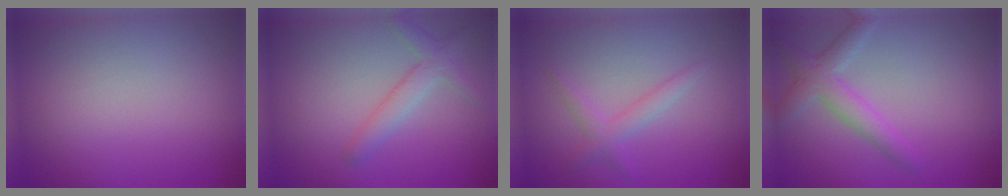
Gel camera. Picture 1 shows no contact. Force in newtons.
{"total": 2.4, "press": 2.4, "slide": 0.1}
{"total": 1.7, "press": 1.7, "slide": 0.1}
{"total": 3.0, "press": 3.0, "slide": 0.1}